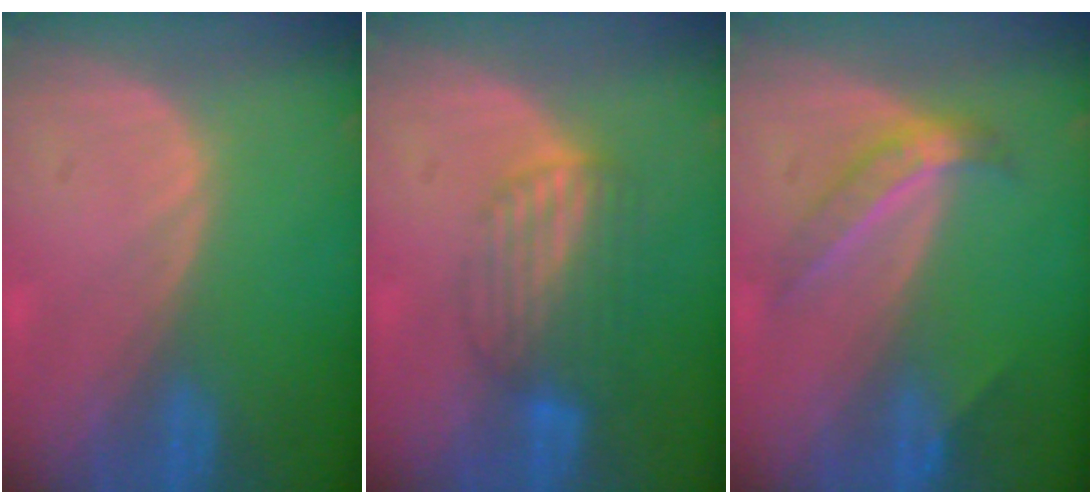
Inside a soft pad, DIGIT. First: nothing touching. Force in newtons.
{"total": 6.9, "press": 5.8, "slide": 3.8}
{"total": 4.5, "press": 4.3, "slide": 1.2}